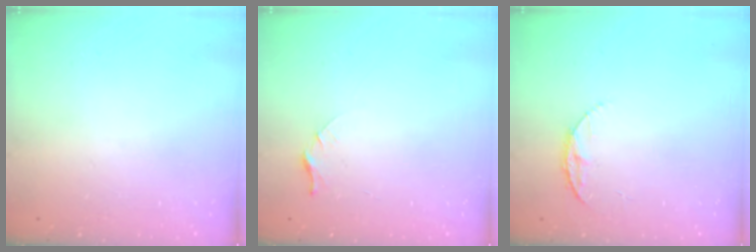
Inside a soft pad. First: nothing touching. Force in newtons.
{"total": 4.5, "press": 4.4, "slide": 0.4}
{"total": 6.5, "press": 6.5, "slide": 0.7}